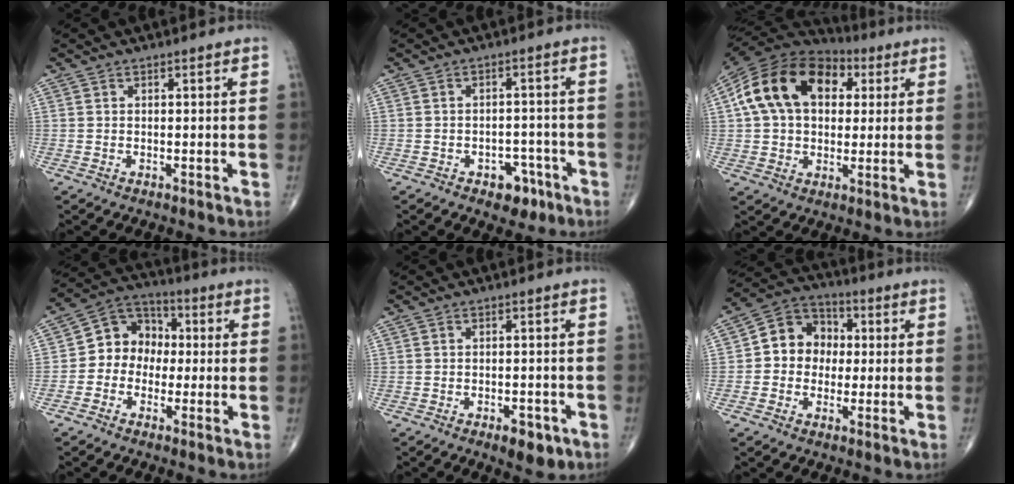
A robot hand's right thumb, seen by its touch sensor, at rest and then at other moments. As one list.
[{"total": 5.5, "force": [-3.1, 3.6, 2.7], "torque": [-0.006, 0.027, -0.040]}, {"total": 20.4, "force": [5.0, 13.9, 14.1], "torque": [-0.241, 0.026, 0.077]}, {"total": 9.4, "force": [-0.7, 8.1, 4.7], "torque": [-0.036, 0.037, -0.031]}, {"total": 4.9, "force": [-2.6, 2.3, 3.5], "torque": [-0.038, 0.008, -0.030]}, {"total": 10.1, "force": [0.3, 8.8, 5.1], "torque": [-0.046, 0.029, -0.010]}]